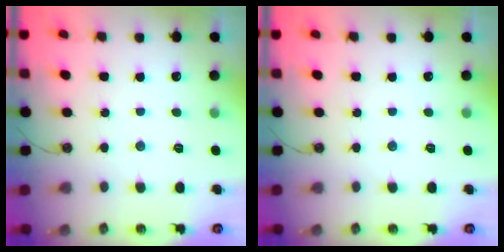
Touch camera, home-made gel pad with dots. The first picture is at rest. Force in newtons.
{"total": 0.0}